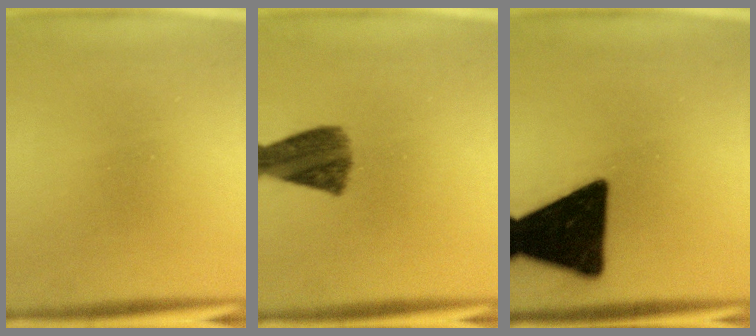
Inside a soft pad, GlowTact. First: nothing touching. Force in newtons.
{"total": 7.6}
{"total": 19.0}